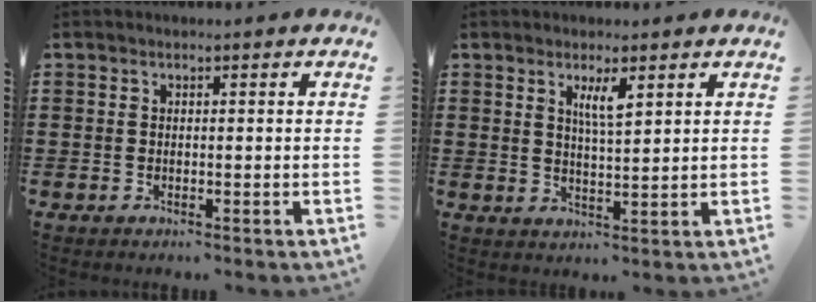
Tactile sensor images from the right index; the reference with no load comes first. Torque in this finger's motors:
{"motor_torque": [0.12, -0.09, 0.13, 0.09]}